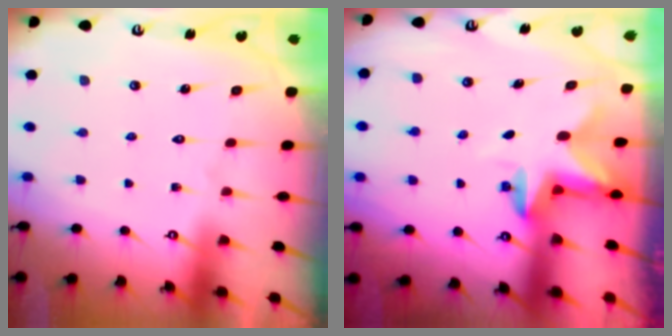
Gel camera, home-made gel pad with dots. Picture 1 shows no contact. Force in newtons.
{"total": 2.6, "press": 2.5, "slide": 0.5}